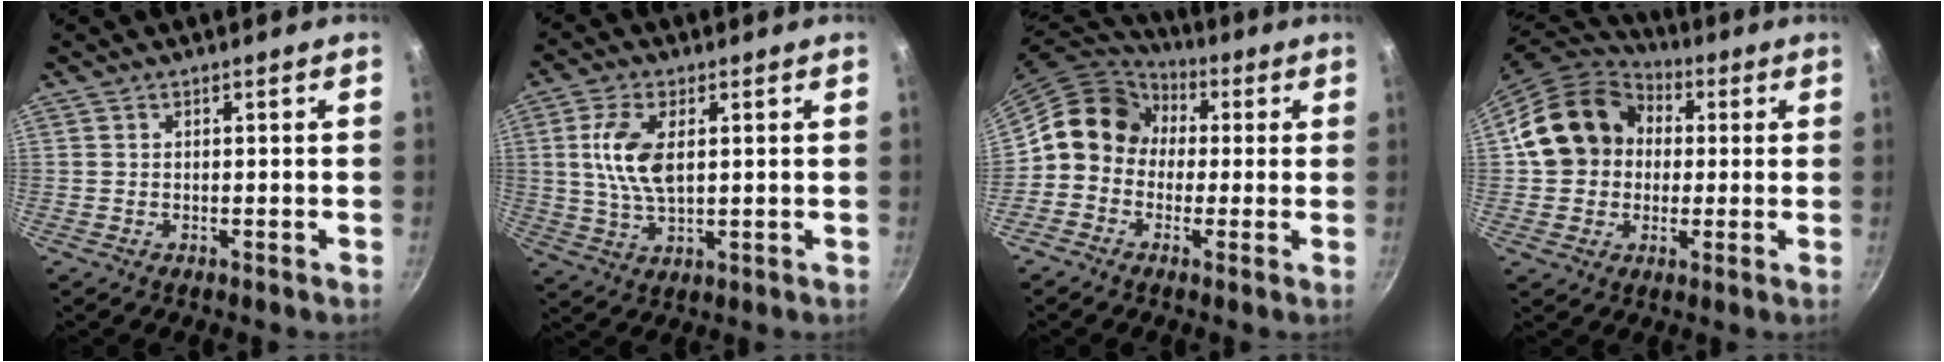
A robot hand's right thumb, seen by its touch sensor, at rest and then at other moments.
{"total": 9.4, "force": [1.8, 4.7, 7.9], "torque": [-0.154, -0.002, 0.035]}
{"total": 11.4, "force": [0.6, 10.0, 5.3], "torque": [-0.057, 0.030, -0.018]}
{"total": 17.0, "force": [2.2, 14.4, 8.9], "torque": [-0.136, 0.037, 0.027]}